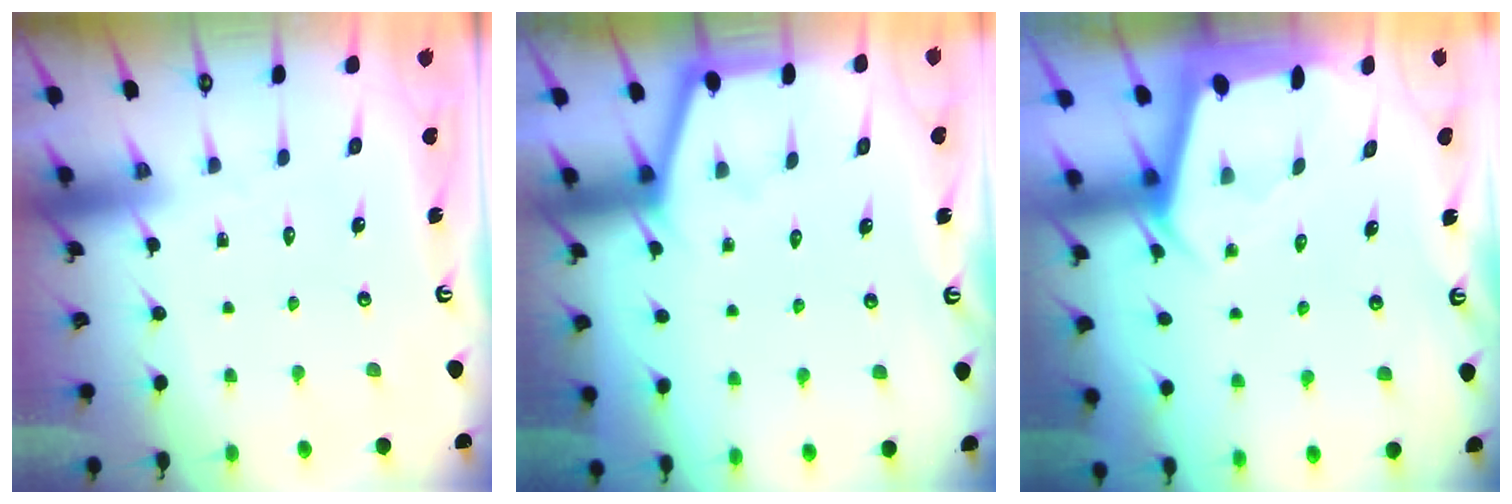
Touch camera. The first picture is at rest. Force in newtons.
{"total": 1.5, "press": 1.4, "slide": 0.2}
{"total": 2.0, "press": 2.0, "slide": 0.3}